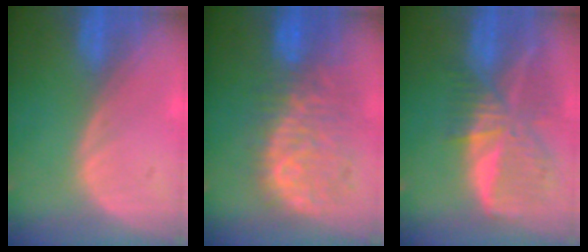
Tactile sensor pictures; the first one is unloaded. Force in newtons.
{"total": 10.8, "press": 9.4, "slide": 5.3}
{"total": 9.5, "press": 8.3, "slide": 4.6}